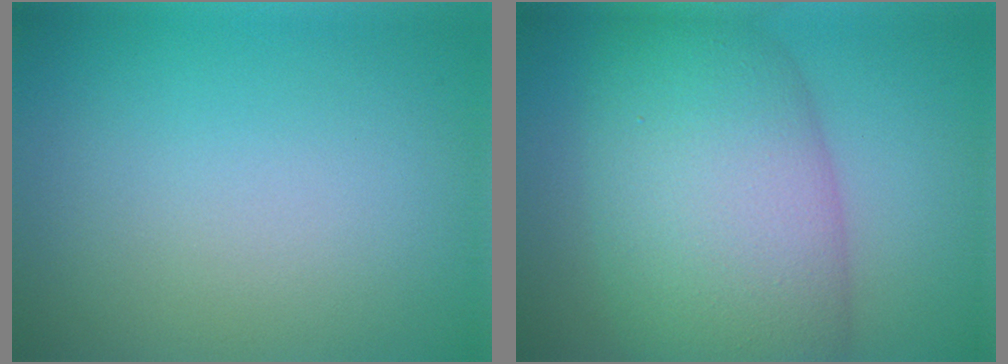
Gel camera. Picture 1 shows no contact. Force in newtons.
{"total": 11.4, "press": 11.4, "slide": 0.5}